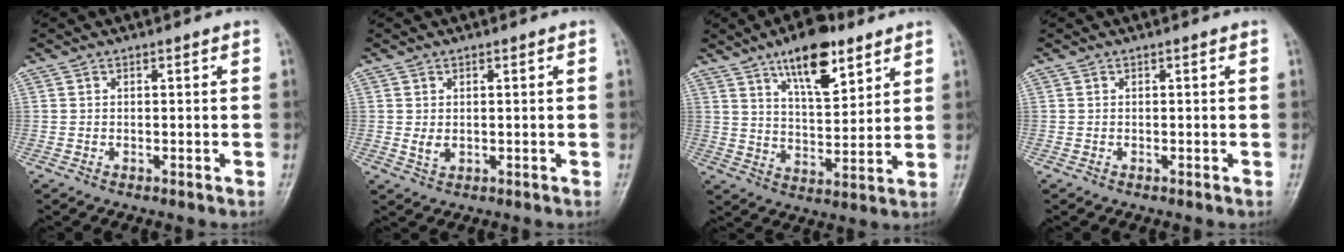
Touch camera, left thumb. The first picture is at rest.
{"total": 2.1, "force": [0.3, 1.5, 1.5], "torque": [-0.021, -0.007, 0.011]}
{"total": 13.1, "force": [8.0, 5.2, 9.0], "torque": [-0.117, -0.046, 0.133]}
{"total": 0.0}